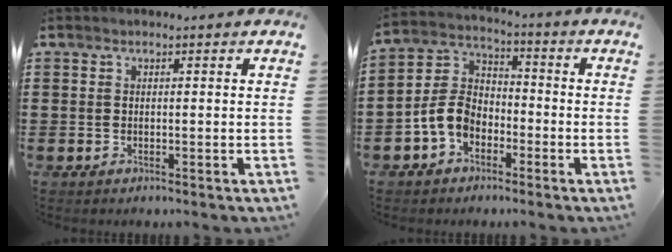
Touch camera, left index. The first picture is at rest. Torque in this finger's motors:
{"motor_torque": [1.57, 0.57, 0.58, 0.09]}